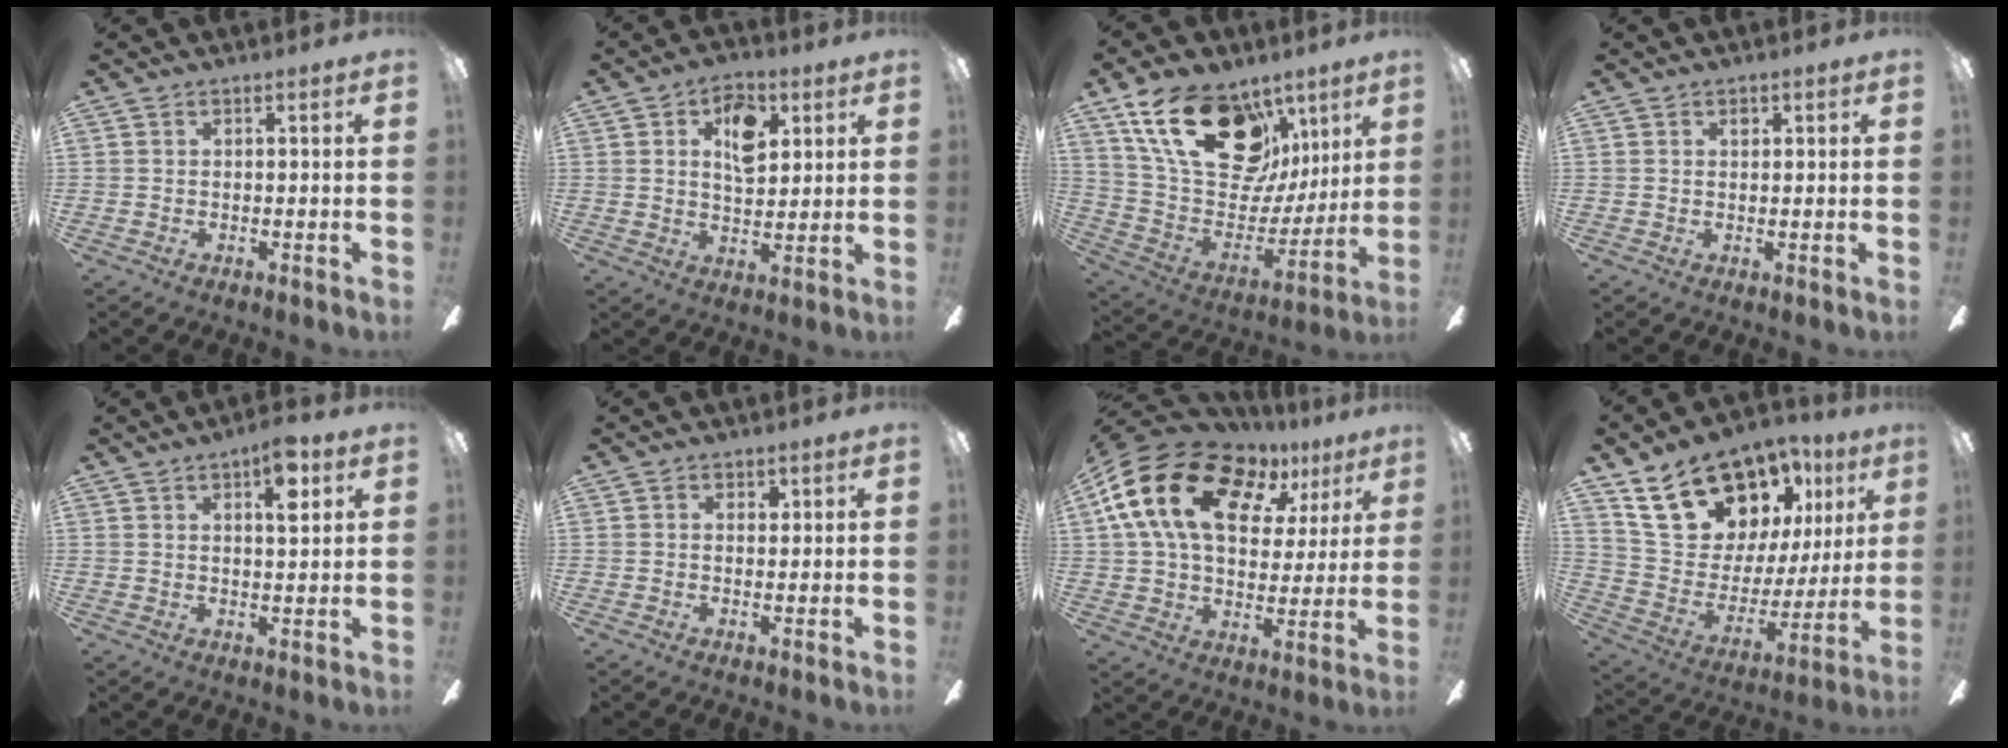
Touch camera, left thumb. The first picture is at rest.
{"total": 9.1, "force": [3.8, 5.5, 6.1], "torque": [-0.082, -0.003, 0.062]}
{"total": 25.5, "force": [12.5, 16.3, 15.1], "torque": [-0.250, -0.050, 0.232]}
{"total": 1.1, "force": [0.6, 0.7, 0.6], "torque": [0.003, -0.004, 0.008]}
{"total": 7.3, "force": [3.7, 2.8, 5.6], "torque": [-0.076, -0.010, 0.057]}
{"total": 1.6, "force": [0.8, 1.2, 0.8], "torque": [-0.008, 0.005, 0.010]}
{"total": 21.3, "force": [9.8, 12.9, 13.9], "torque": [-0.264, -0.026, 0.176]}
{"total": 22.1, "force": [14.7, 13.0, 10.1], "torque": [-0.172, -0.078, 0.280]}